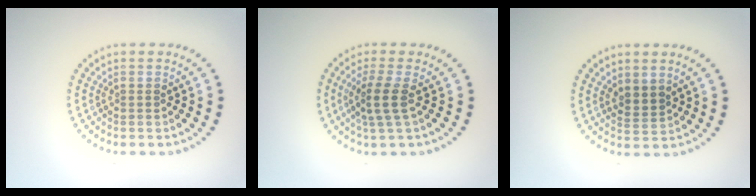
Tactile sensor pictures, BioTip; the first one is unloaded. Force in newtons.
{"total": 2.5, "press": 2.1, "slide": 1.5}
{"total": 1.9, "press": 1.4, "slide": 1.2}